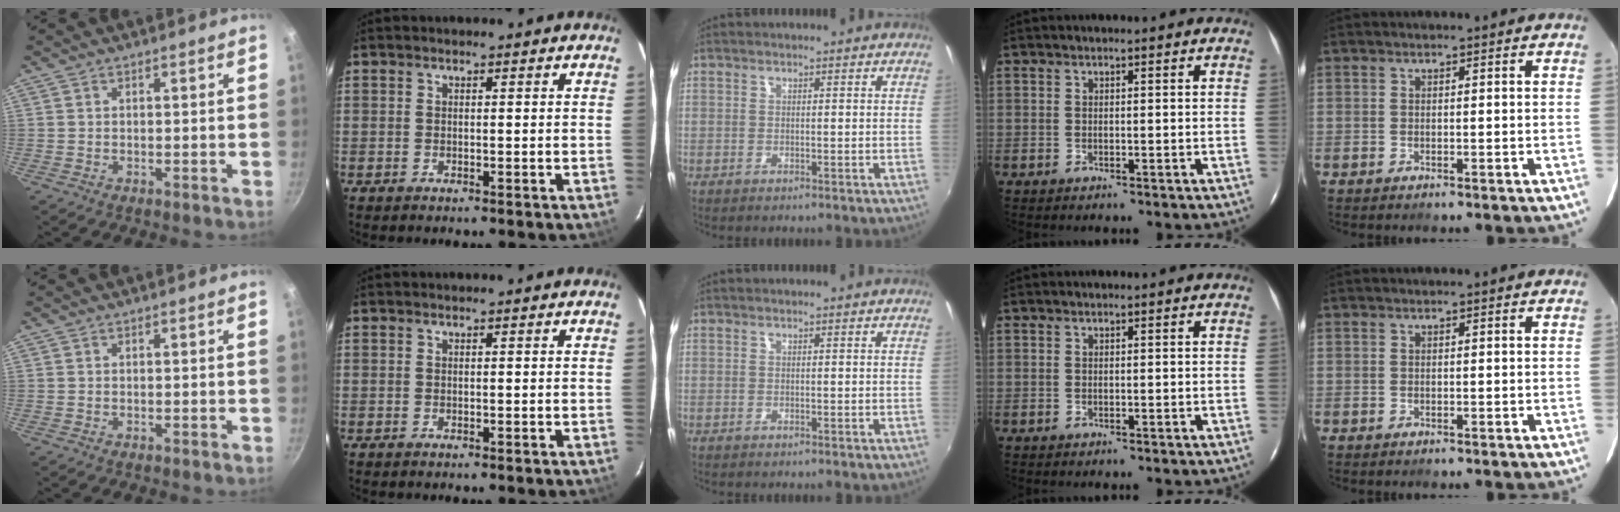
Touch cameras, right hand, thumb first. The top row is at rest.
{}